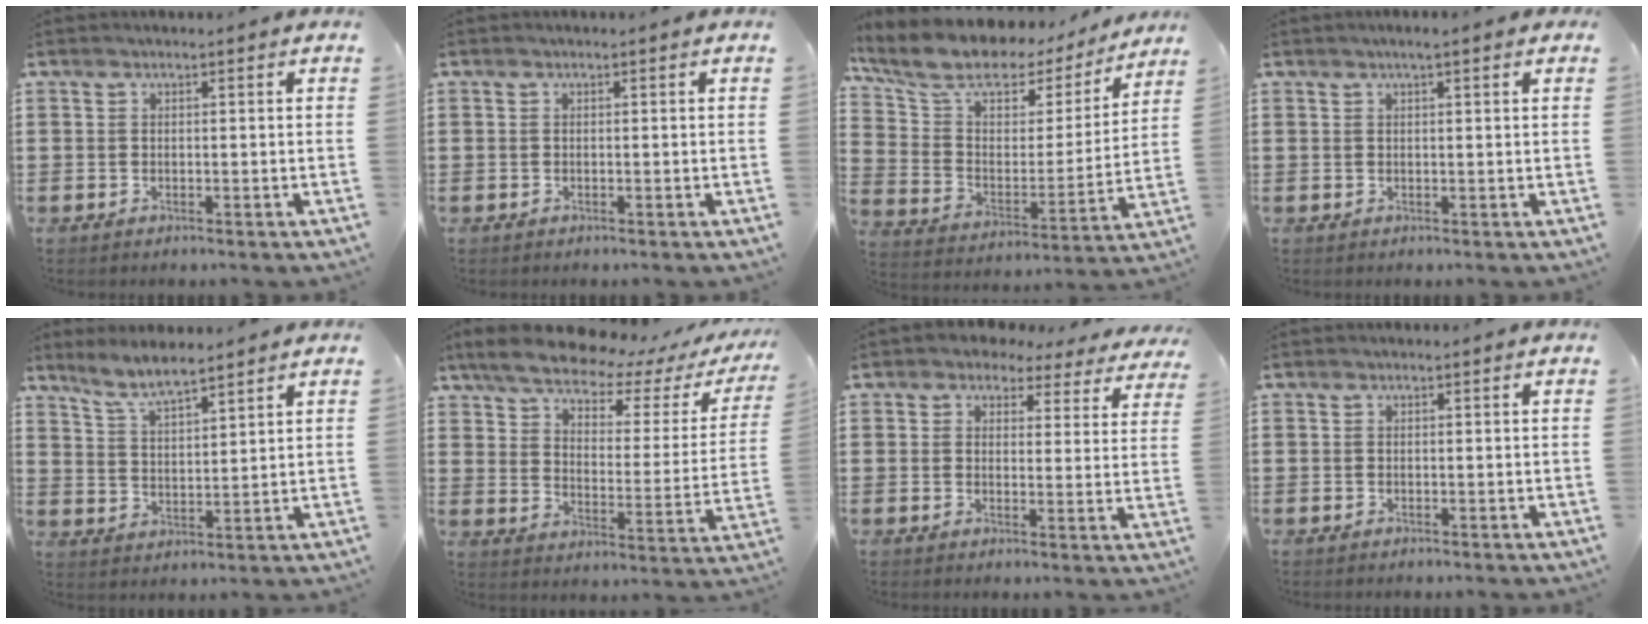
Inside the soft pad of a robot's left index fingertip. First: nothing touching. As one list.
[{"total": 0.0}, {"total": 10.2, "force": [7.9, 4.6, 4.6], "torque": [-0.121, -0.046, 0.134]}, {"total": 1.4, "force": [0.8, 0.1, 1.2], "torque": [-0.023, 0.001, 0.014]}, {"total": 5.5, "force": [4.9, 0.3, 2.4], "torque": [-0.063, -0.014, 0.088]}, {"total": 7.1, "force": [6.2, 1.6, 3.0], "torque": [-0.091, -0.034, 0.105]}, {"total": 3.7, "force": [3.4, 1.4, 0.8], "torque": [-0.026, -0.013, 0.057]}, {"total": 0.0}]